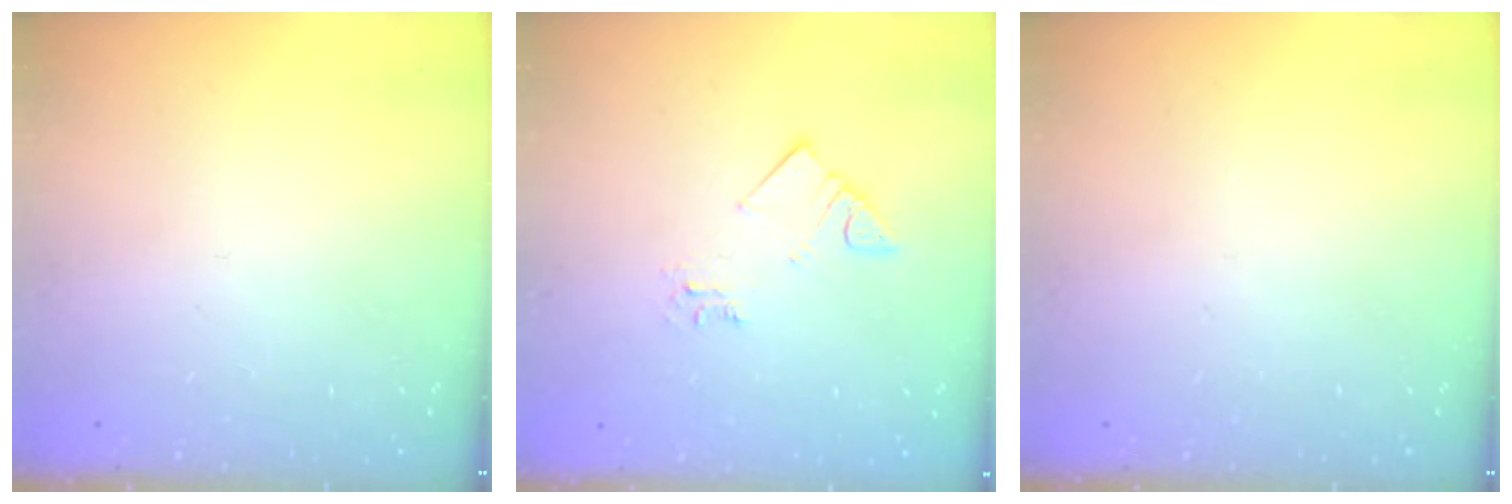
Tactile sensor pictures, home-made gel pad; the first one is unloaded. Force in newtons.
{"total": 3.1, "press": 3.1, "slide": 0.1}
{"total": 0.0}